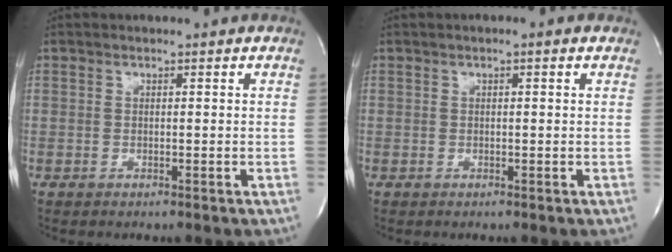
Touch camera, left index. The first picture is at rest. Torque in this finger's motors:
{"motor_torque": [0.63, -0.57, 0.01, 0.02]}